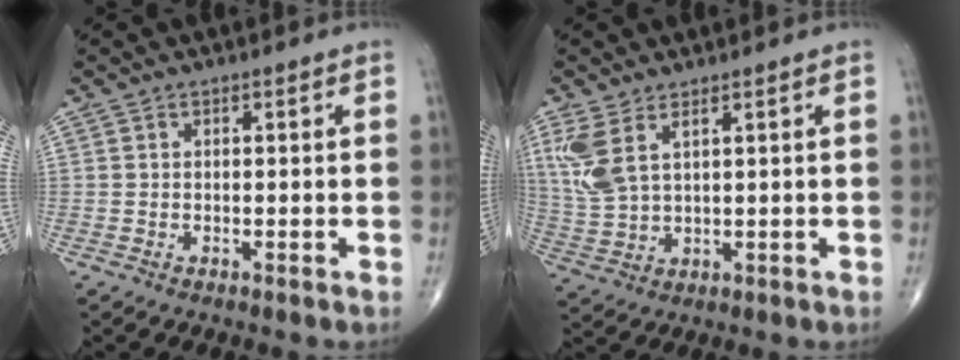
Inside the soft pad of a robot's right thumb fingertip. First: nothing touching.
{"total": 7.6, "force": [3.6, 3.3, 5.9], "torque": [-0.146, -0.006, 0.085]}